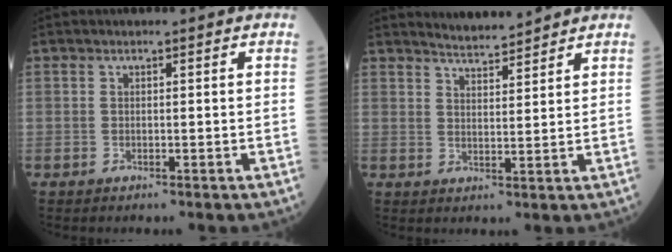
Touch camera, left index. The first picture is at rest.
{"total": 4.5, "force": [4.5, 0.1, 0.5], "torque": [-0.019, 0.006, 0.076]}